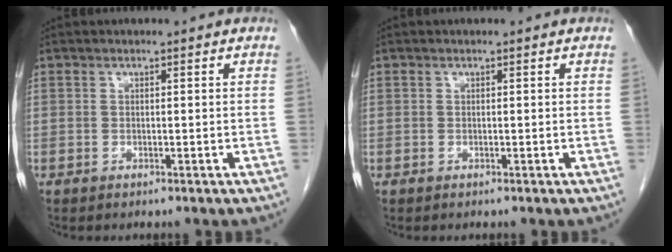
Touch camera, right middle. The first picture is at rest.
{"total": 0.0}